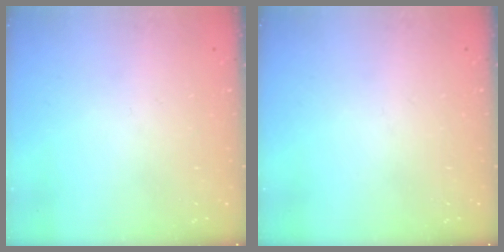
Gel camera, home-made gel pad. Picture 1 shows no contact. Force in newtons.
{"total": 0.0}